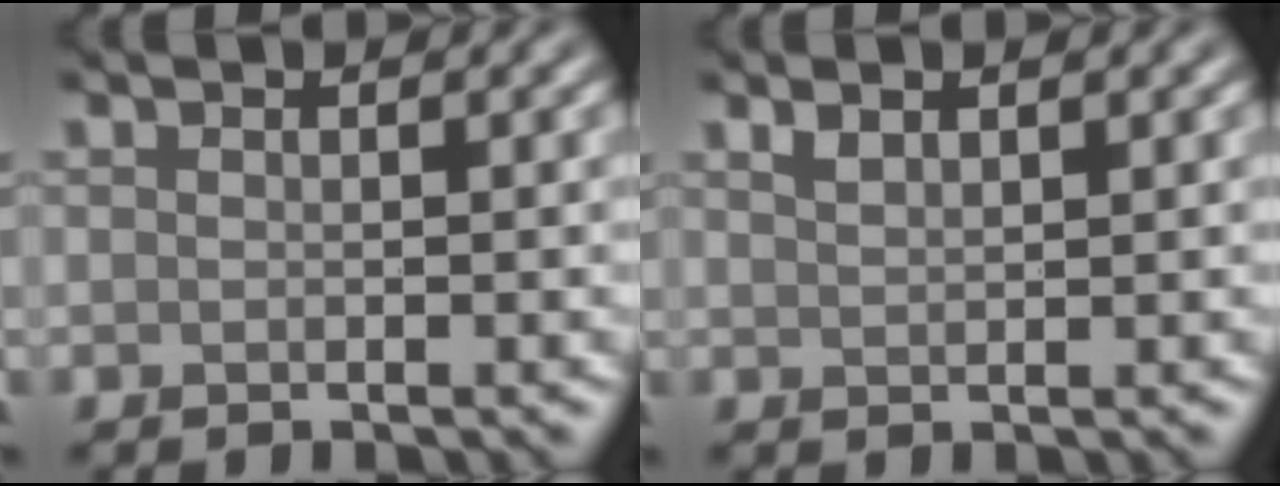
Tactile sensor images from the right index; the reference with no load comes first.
{"total": 1.0, "force": [0.8, 0.3, 0.7], "torque": [-0.020, 0.002, 0.018]}